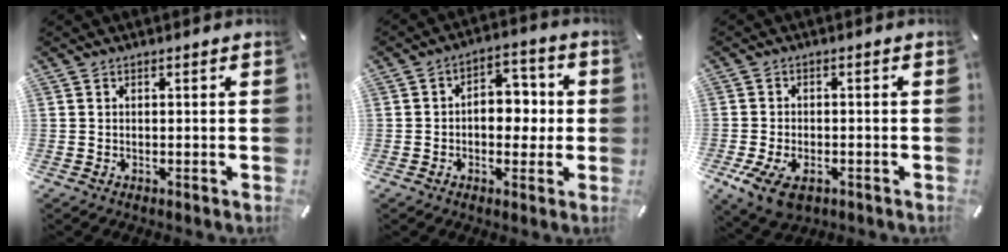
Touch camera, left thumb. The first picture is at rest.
{"total": 8.3, "force": [-0.7, 5.9, 5.9], "torque": [-0.068, 0.006, -0.016]}
{"total": 6.2, "force": [-2.9, 3.9, 3.9], "torque": [-0.094, 0.004, -0.053]}